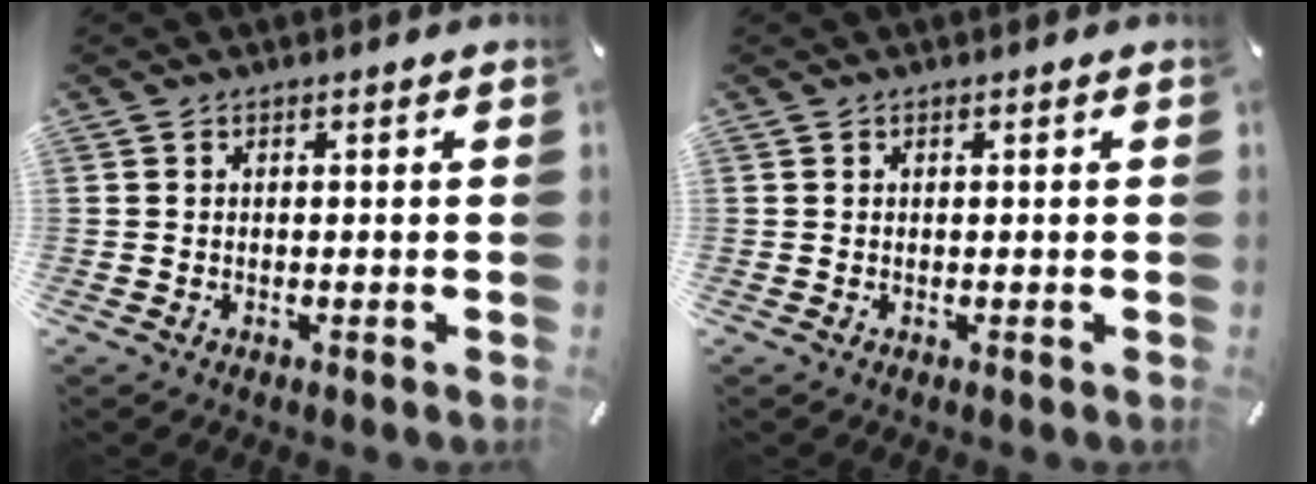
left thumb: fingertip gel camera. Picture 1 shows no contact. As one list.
[{"total": 0.0}]